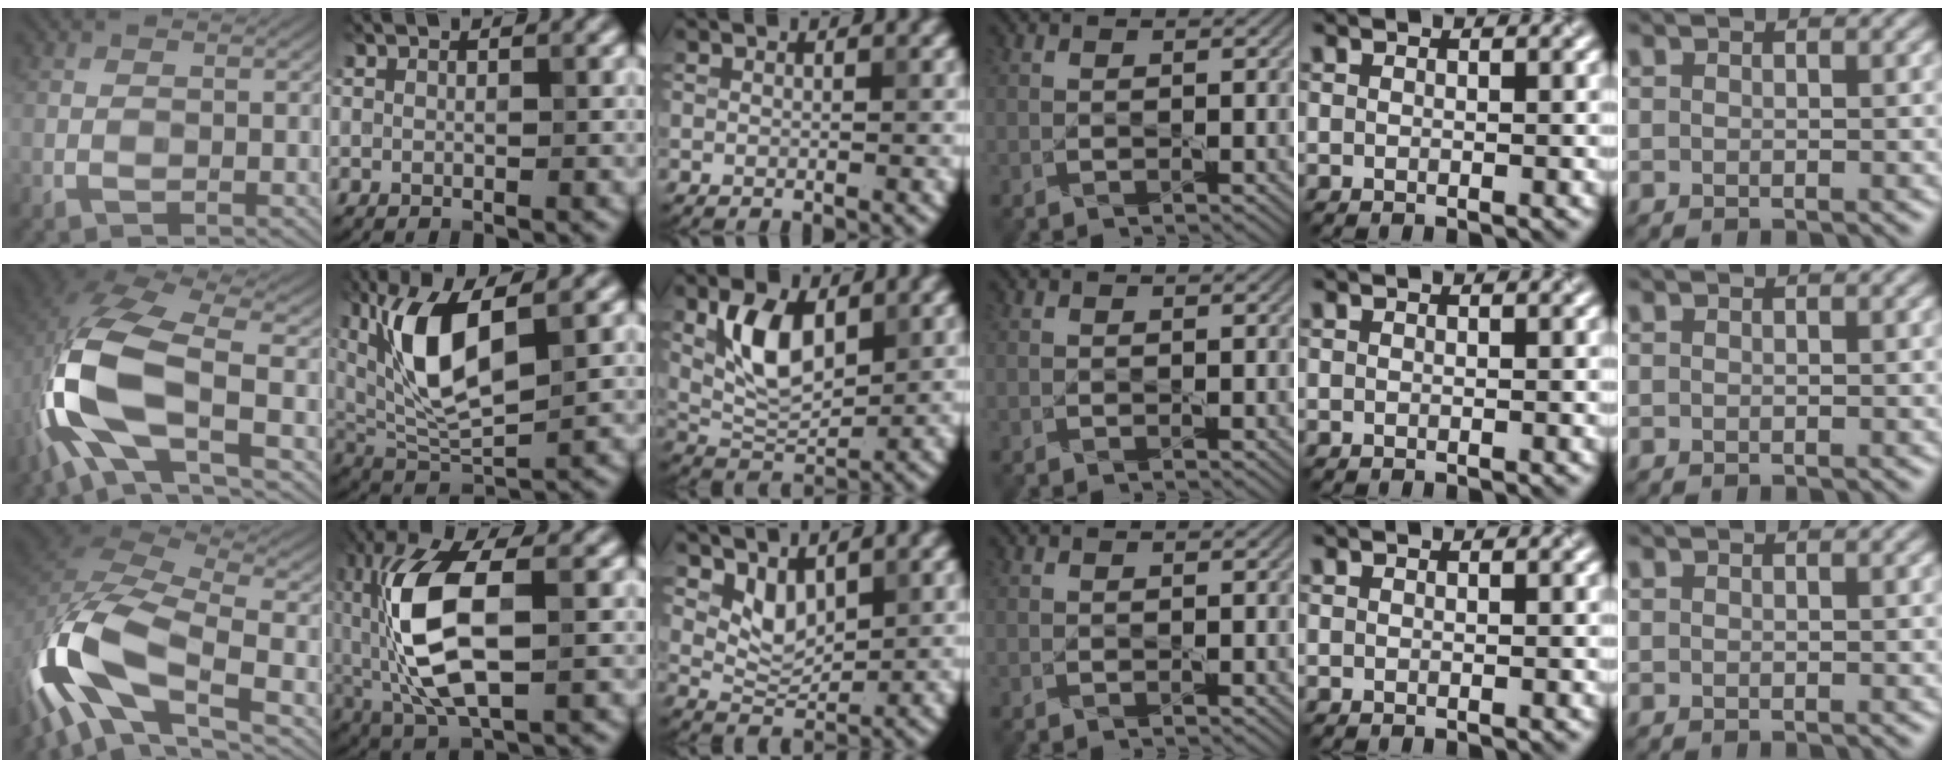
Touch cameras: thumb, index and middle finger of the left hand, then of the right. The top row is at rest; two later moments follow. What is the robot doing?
{"motion": "lift_and_place", "object": "knife"}